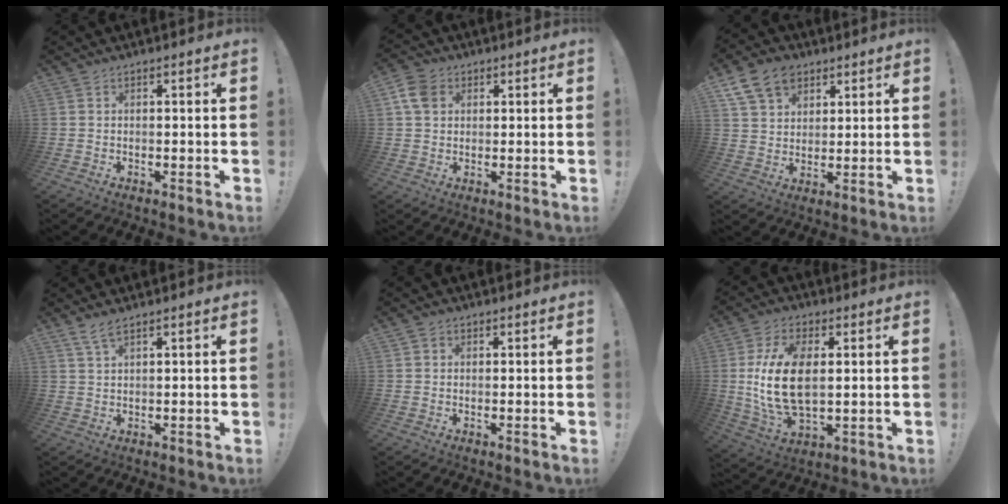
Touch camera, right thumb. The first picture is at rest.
{"total": 7.5, "force": [2.2, 5.9, 4.1], "torque": [-0.074, 0.004, 0.046]}
{"total": 11.9, "force": [6.5, 8.4, 5.3], "torque": [-0.084, -0.026, 0.129]}
{"total": 3.7, "force": [2.7, 0.7, 2.5], "torque": [-0.055, -0.007, 0.049]}
{"total": 1.0, "force": [0.3, 0.9, 0.2], "torque": [0.001, 0.000, 0.005]}
{"total": 17.0, "force": [1.8, 9.7, 13.8], "torque": [-0.271, -0.007, 0.033]}